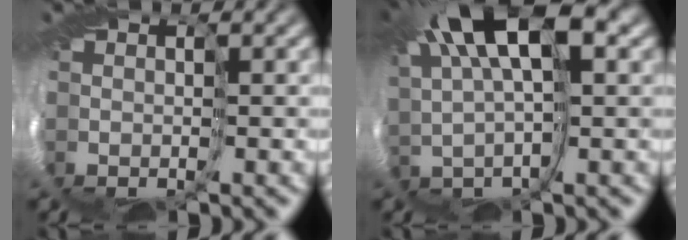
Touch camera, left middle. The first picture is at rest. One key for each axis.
{"total": 8.0, "fx": 4.2, "fy": 1.9, "fz": 6.6, "tx": -0.141, "ty": 0.026, "tz": 0.069}